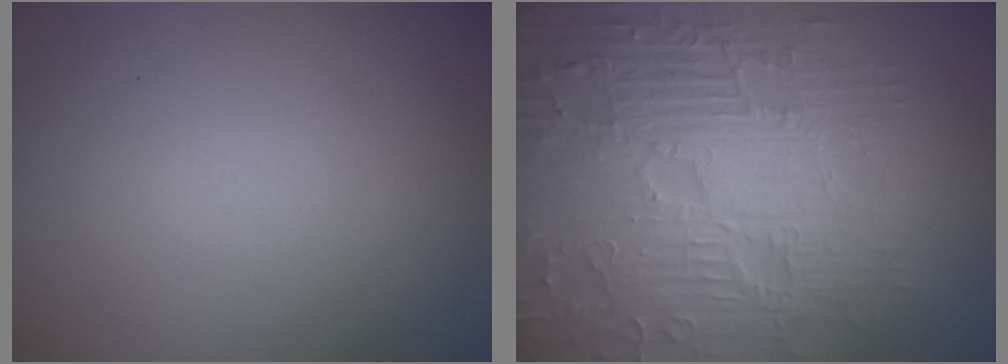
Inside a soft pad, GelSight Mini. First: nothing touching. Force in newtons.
{"total": 11.0, "press": 7.2, "slide": 8.3}